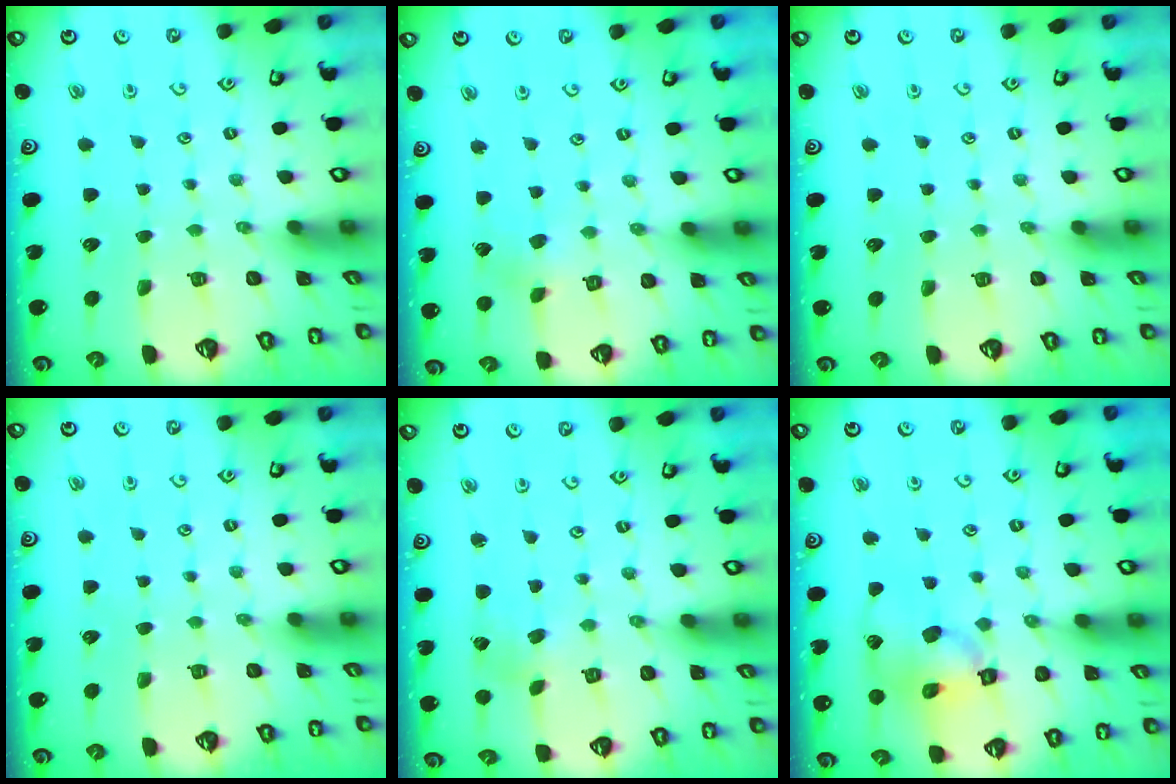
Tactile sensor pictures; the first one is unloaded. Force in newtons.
{"total": 2.9, "press": 2.9, "slide": 0.3}
{"total": 0.0}
{"total": 0.0}
{"total": 2.7, "press": 2.7, "slide": 0.3}
{"total": 15.3, "press": 15.1, "slide": 2.1}